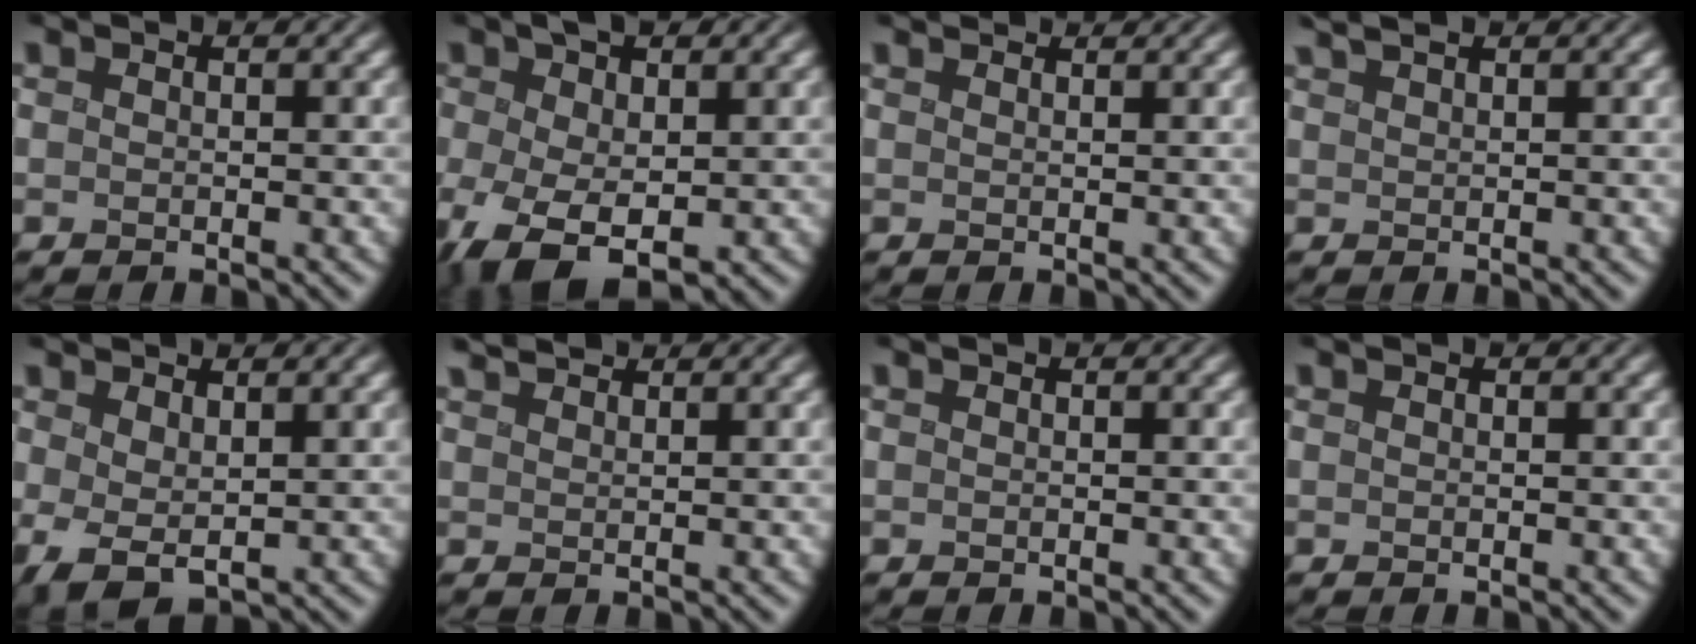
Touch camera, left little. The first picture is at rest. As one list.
[{"total": 7.4, "force": [-1.3, 3.9, 6.2], "torque": [-0.123, -0.009, -0.020]}, {"total": 2.5, "force": [2.3, 0.7, 0.7], "torque": [0.004, 0.006, 0.014]}, {"total": 2.5, "force": [2.0, 0.7, 1.3], "torque": [0.004, 0.015, 0.007]}, {"total": 2.3, "force": [0.2, 1.2, 1.9], "torque": [-0.044, -0.005, 0.010]}, {"total": 2.7, "force": [2.6, 0.4, 0.7], "torque": [-0.002, 0.008, 0.033]}, {"total": 0.0}, {"total": 0.0}]